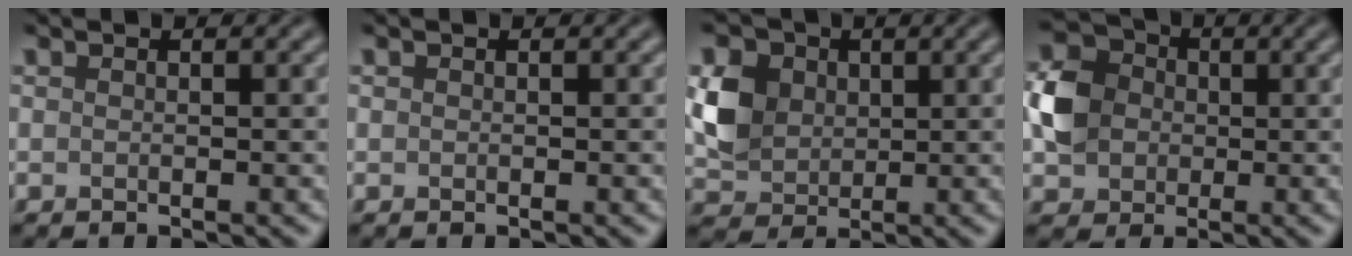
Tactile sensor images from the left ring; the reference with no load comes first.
{"total": 0.0}
{"total": 4.9, "force": [0.9, 4.1, 2.5], "torque": [-0.057, 0.003, 0.018]}
{"total": 4.5, "force": [-0.1, 4.1, 1.9], "torque": [-0.031, 0.009, -0.006]}